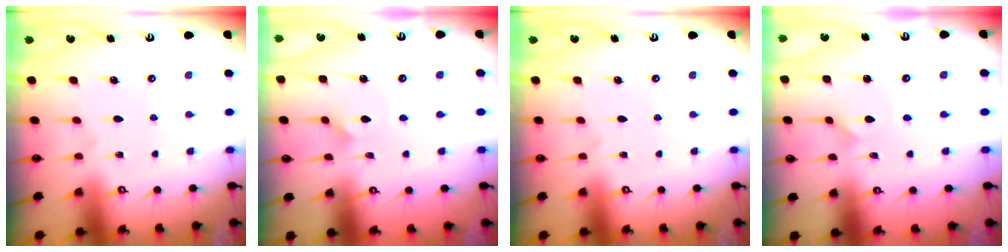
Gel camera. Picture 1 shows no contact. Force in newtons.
{"total": 2.9, "press": 2.9, "slide": 0.1}
{"total": 0.0}
{"total": 1.9, "press": 1.9, "slide": 0.0}